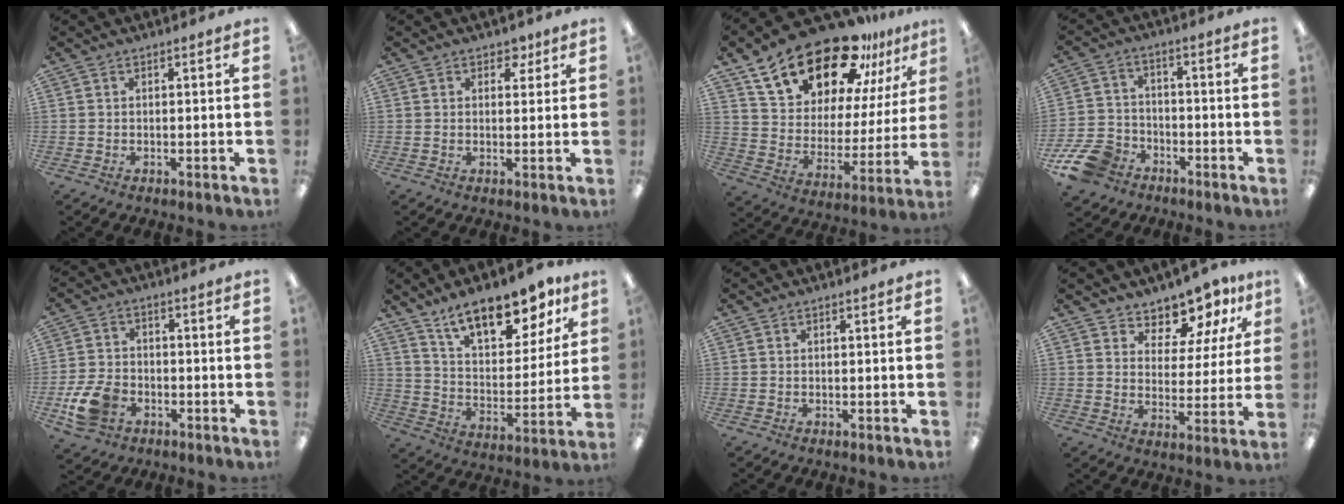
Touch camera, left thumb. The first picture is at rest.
{"total": 3.1, "force": [2.0, 2.0, 1.2], "torque": [-0.003, -0.005, 0.033]}
{"total": 23.7, "force": [17.5, 10.6, 12.0], "torque": [-0.211, -0.104, 0.306]}
{"total": 10.6, "force": [-6.9, 6.9, 4.2], "torque": [-0.092, 0.047, -0.126]}
{"total": 9.1, "force": [-4.1, 6.3, 5.2], "torque": [-0.115, 0.018, -0.072]}
{"total": 15.8, "force": [12.1, 6.4, 7.8], "torque": [-0.117, -0.073, 0.210]}
{"total": 0.0}
{"total": 9.9, "force": [8.8, 4.2, 2.1], "torque": [-0.047, -0.072, 0.163]}